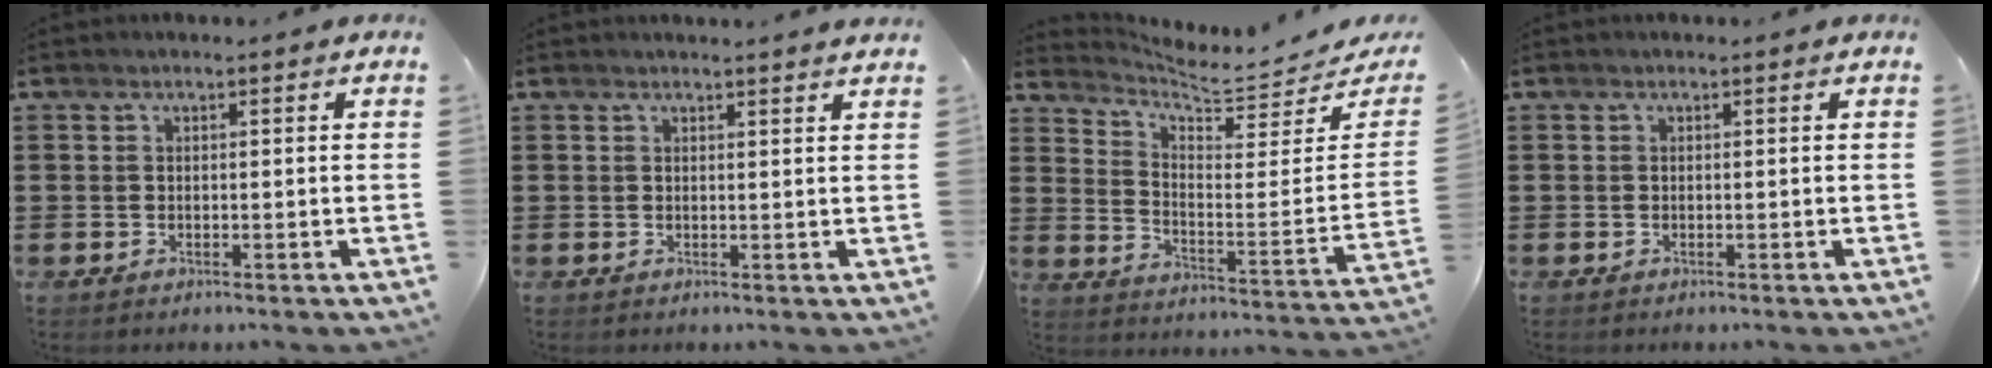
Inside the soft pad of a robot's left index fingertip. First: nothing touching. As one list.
[{"total": 1.4, "force": [1.3, -0.2, 0.3], "torque": [-0.007, -0.002, 0.026]}, {"total": 5.5, "force": [5.3, 0.7, 1.5], "torque": [-0.053, -0.056, 0.085]}, {"total": 0.0}]